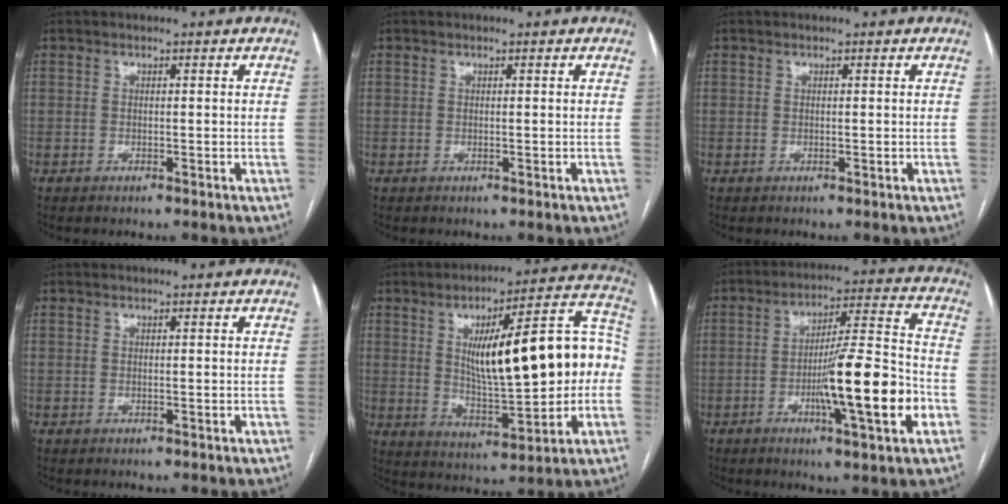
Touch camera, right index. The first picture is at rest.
{"total": 0.0}
{"total": 0.0}
{"total": 0.0}
{"total": 20.6, "force": [1.5, 5.0, 19.9], "torque": [-0.292, 0.037, 0.032]}
{"total": 15.7, "force": [-4.6, 0.8, 15.0], "torque": [-0.242, -0.003, -0.073]}